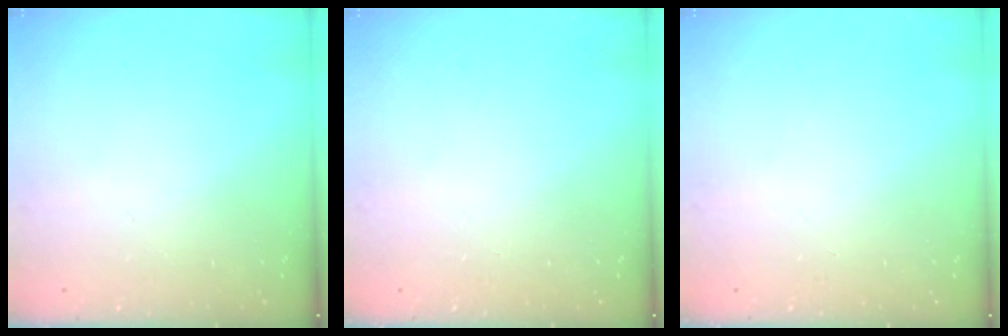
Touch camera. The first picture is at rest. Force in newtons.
{"total": 0.0}
{"total": 0.0}